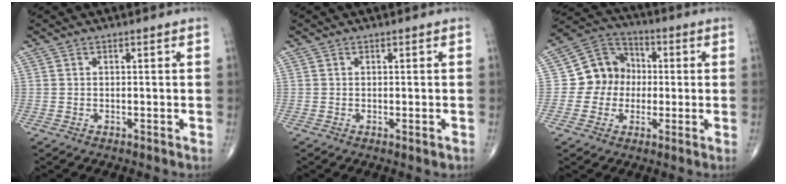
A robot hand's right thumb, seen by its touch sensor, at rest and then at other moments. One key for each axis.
{"total": 0.9, "fx": -0.3, "fy": 0.2, "fz": 0.8, "tx": -0.014, "ty": -0.003, "tz": -0.003}
{"total": 9.9, "fx": -0.5, "fy": 9.1, "fz": 3.9, "tx": -0.026, "ty": 0.030, "tz": -0.020}